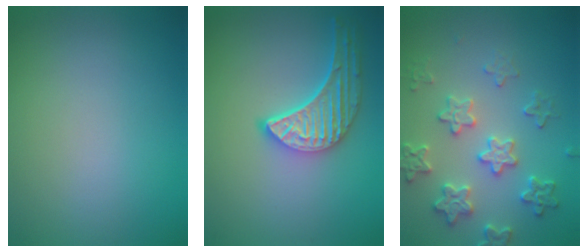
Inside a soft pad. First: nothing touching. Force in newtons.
{"total": 5.4, "press": 4.3, "slide": 3.3}
{"total": 3.8, "press": 3.7, "slide": 0.8}